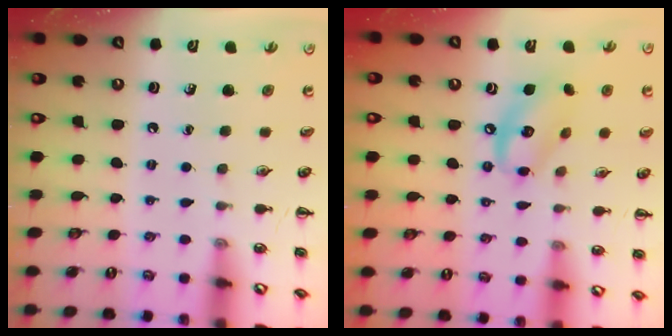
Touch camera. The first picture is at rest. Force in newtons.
{"total": 11.2, "press": 11.0, "slide": 2.3}